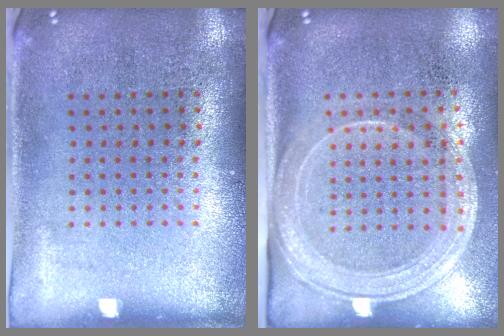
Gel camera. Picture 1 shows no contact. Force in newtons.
{"total": 2.0, "press": 1.7, "slide": 1.1}